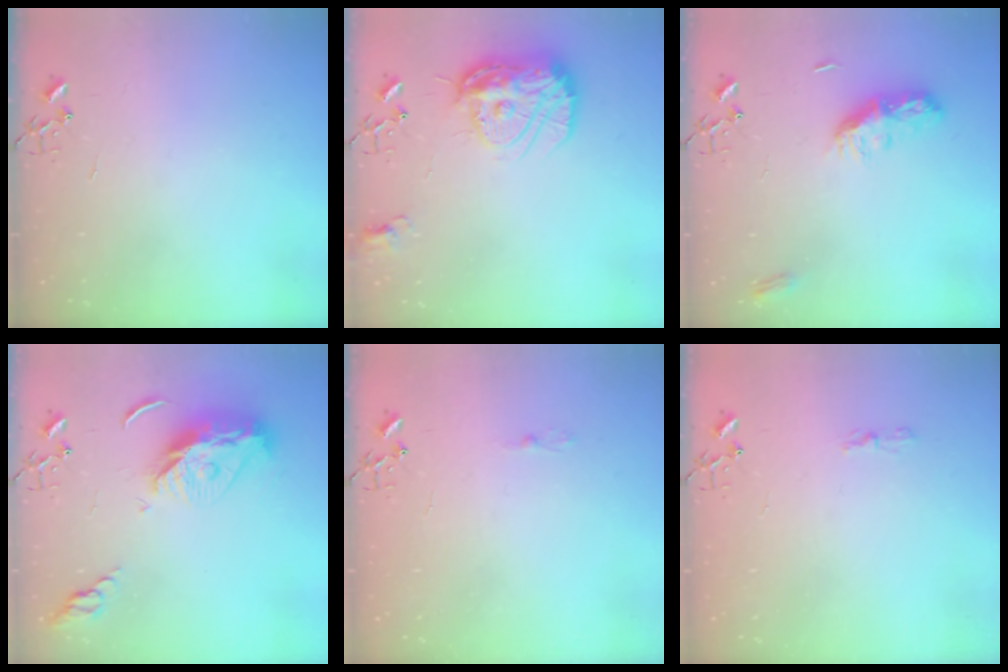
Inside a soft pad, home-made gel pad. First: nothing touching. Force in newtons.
{"total": 15.0, "press": 14.9, "slide": 1.1}
{"total": 9.0, "press": 9.0, "slide": 0.1}
{"total": 13.4, "press": 13.4, "slide": 1.2}
{"total": 2.5, "press": 2.5, "slide": 0.3}
{"total": 3.9, "press": 3.9, "slide": 0.5}